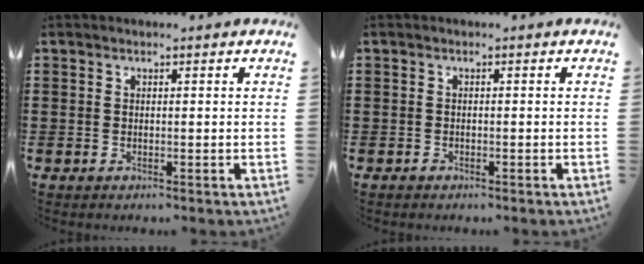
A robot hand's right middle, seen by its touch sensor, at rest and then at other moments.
{"total": 0.5, "force": [-0.4, 0.2, 0.2], "torque": [-0.005, -0.001, -0.009]}